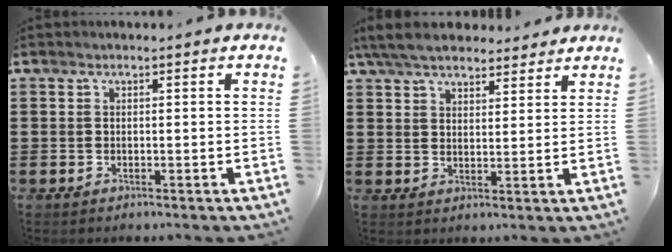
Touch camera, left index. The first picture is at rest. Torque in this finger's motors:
{"motor_torque": [2.14, 0.00, 0.52, 0.21]}